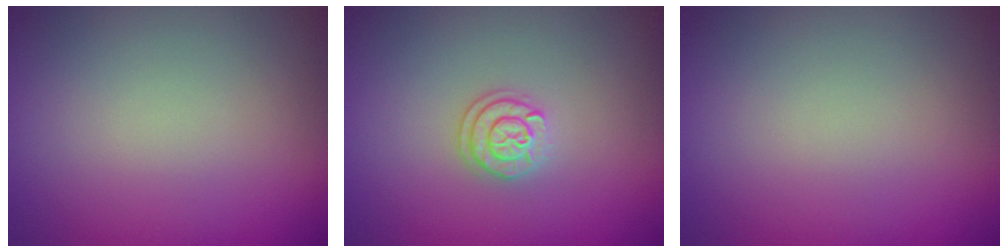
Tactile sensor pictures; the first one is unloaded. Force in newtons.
{"total": 2.0, "press": 1.9, "slide": 0.8}
{"total": 0.0}